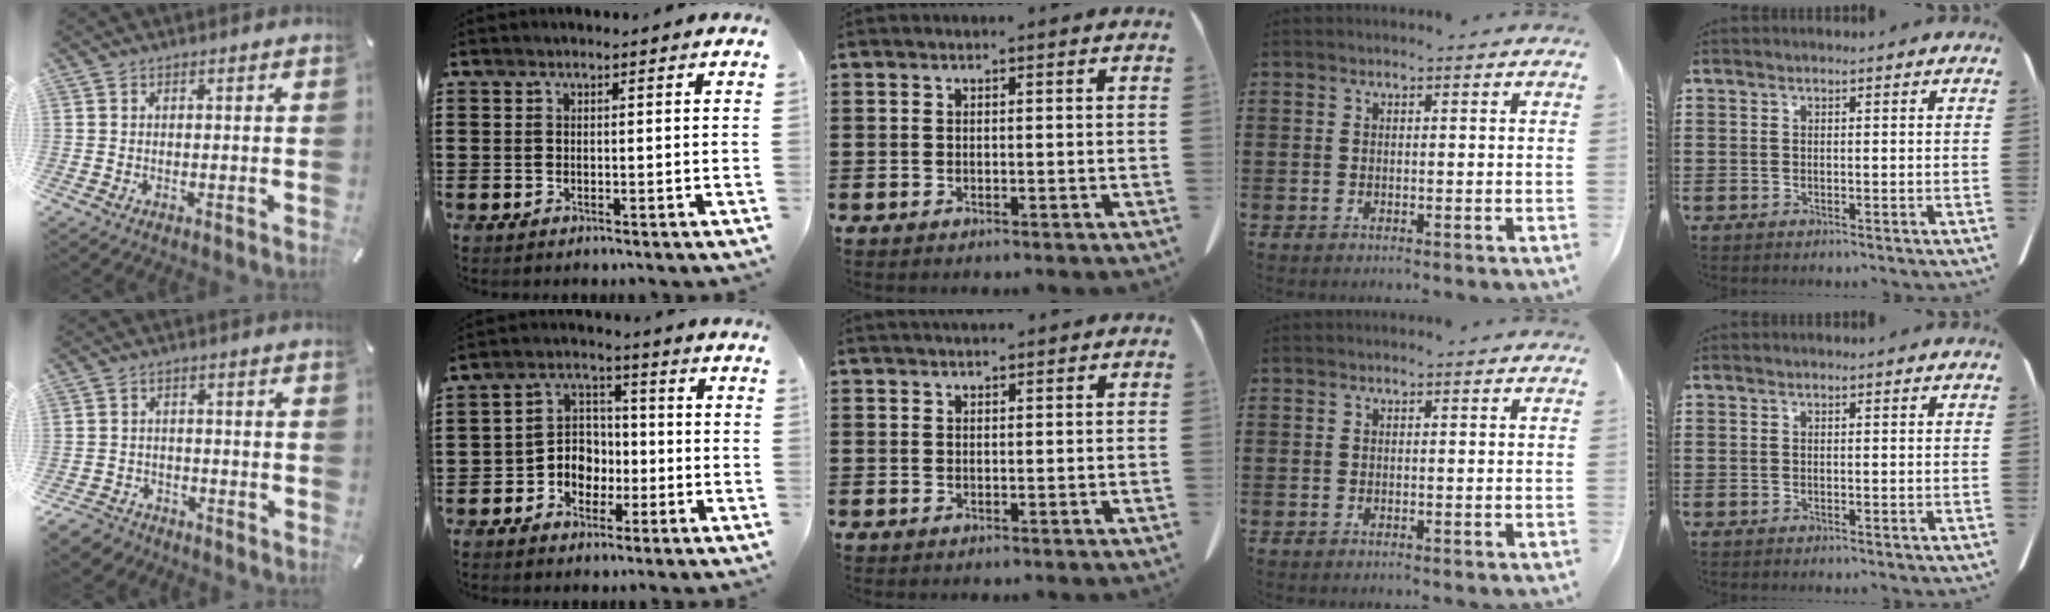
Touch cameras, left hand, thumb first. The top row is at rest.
{"thumb": {"total": 4.6, "force": [-3.6, 2.6, 1.1], "torque": [-0.035, 0.014, -0.073]}, "index": {"total": 5.5, "force": [-2.3, 4.7, 1.7], "torque": [-0.045, 0.013, -0.046]}, "middle": {"total": 1.3, "force": [1.2, 0.2, 0.4], "torque": [-0.009, 0.000, 0.023]}}